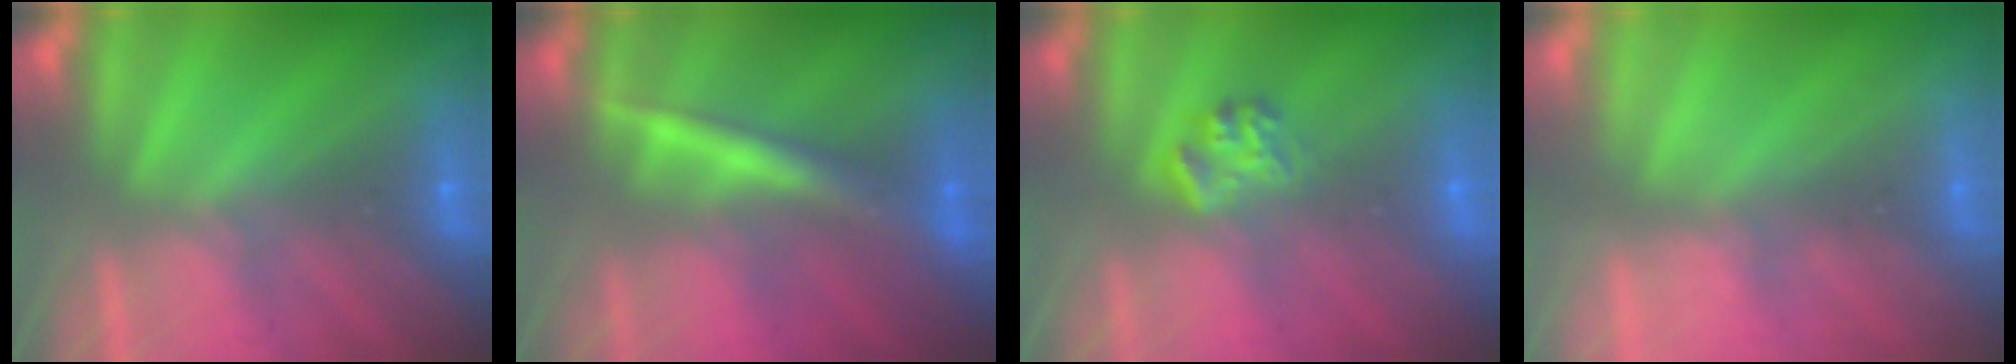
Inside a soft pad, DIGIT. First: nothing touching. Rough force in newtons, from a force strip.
{"total": 2.4}
{"total": 2.3}
{"total": 2.0}